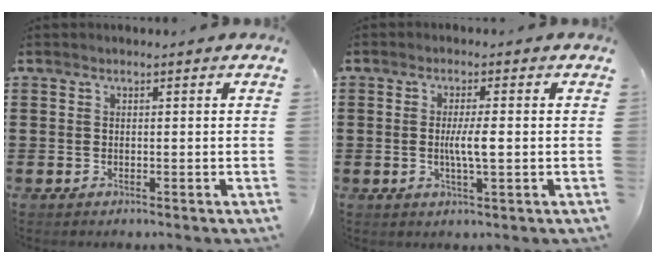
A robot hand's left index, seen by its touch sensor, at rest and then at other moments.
{"total": 3.9, "force": [-0.1, 0.5, 3.8], "torque": [-0.076, -0.003, -0.008]}